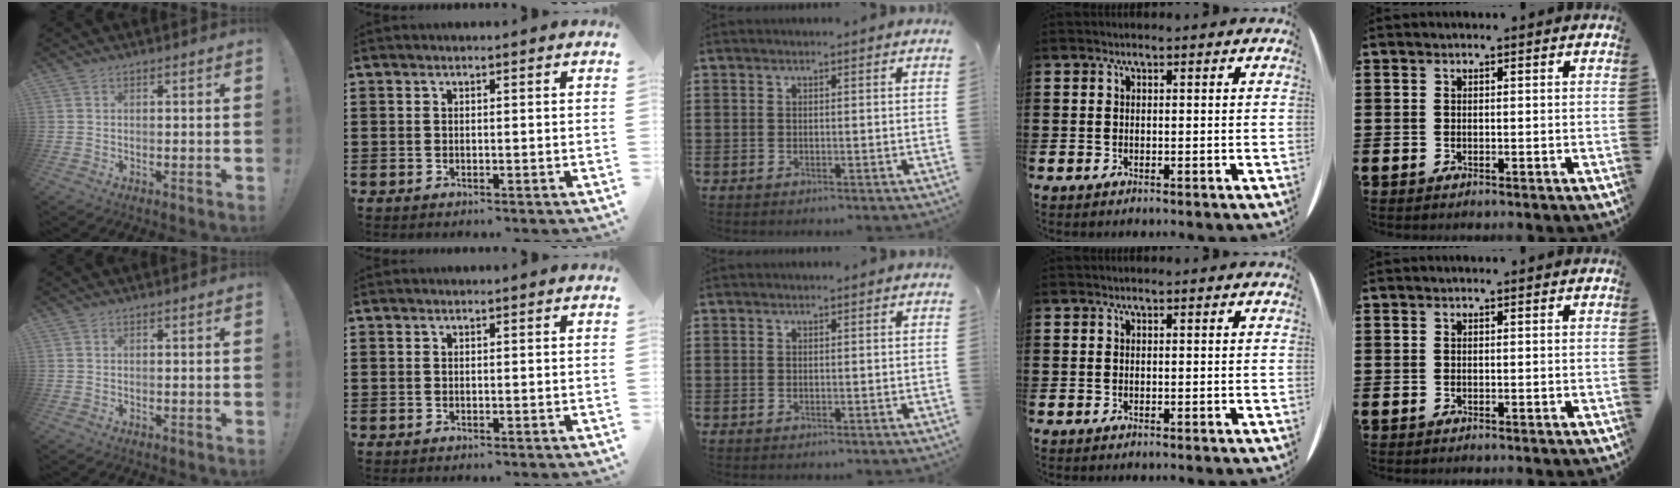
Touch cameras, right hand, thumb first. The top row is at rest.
{}